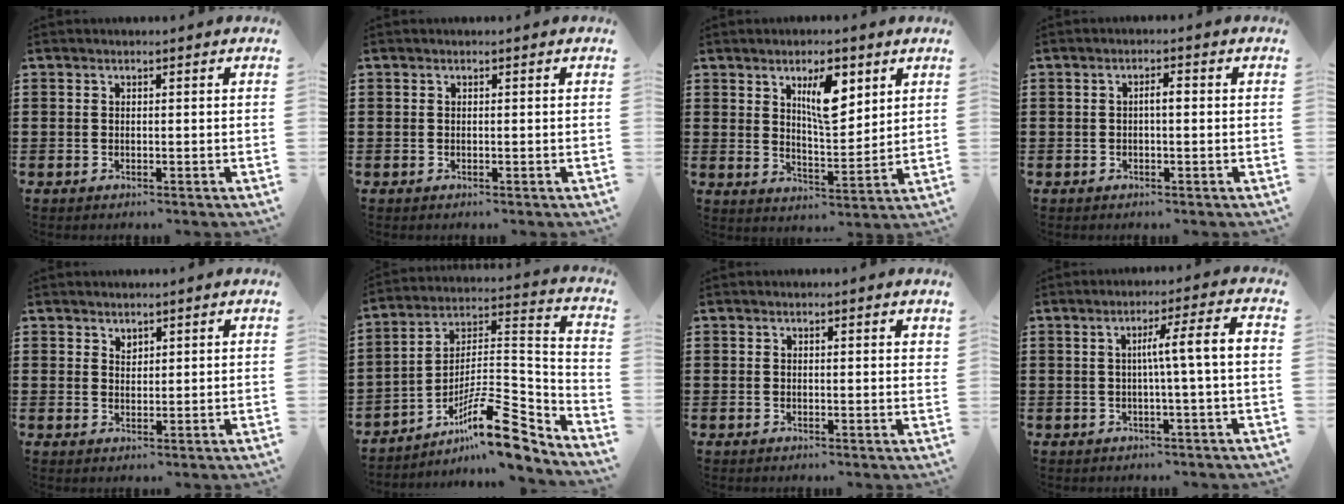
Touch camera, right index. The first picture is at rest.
{"total": 0.0}
{"total": 7.8, "force": [3.7, 2.9, 6.2], "torque": [-0.099, -0.005, 0.056]}
{"total": 1.7, "force": [-0.1, 0.4, 1.6], "torque": [-0.030, 0.003, -0.004]}
{"total": 1.5, "force": [1.3, 0.7, 0.2], "torque": [-0.005, 0.001, 0.026]}
{"total": 13.8, "force": [-9.2, 3.9, 9.5], "torque": [-0.149, 0.020, -0.169]}
{"total": 0.6, "force": [0.4, 0.1, 0.4], "torque": [-0.009, 0.001, 0.007]}
{"total": 6.0, "force": [-0.2, -0.3, 6.0], "torque": [-0.109, 0.000, -0.012]}